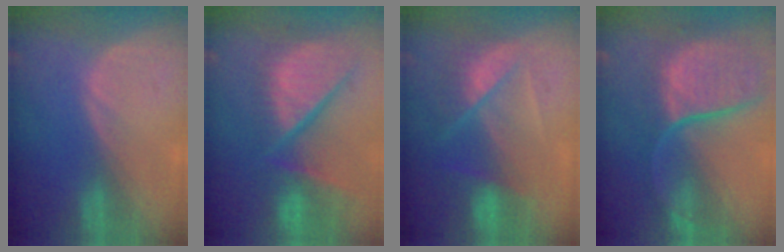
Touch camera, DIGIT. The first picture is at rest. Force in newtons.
{"total": 12.9, "press": 10.7, "slide": 7.2}
{"total": 7.4, "press": 6.5, "slide": 3.4}
{"total": 11.9, "press": 9.8, "slide": 6.7}